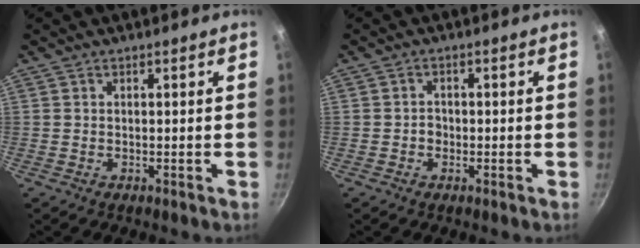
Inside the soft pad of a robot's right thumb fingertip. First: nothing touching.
{"total": 1.6, "force": [-0.6, 1.3, 0.6], "torque": [-0.001, 0.006, -0.011]}